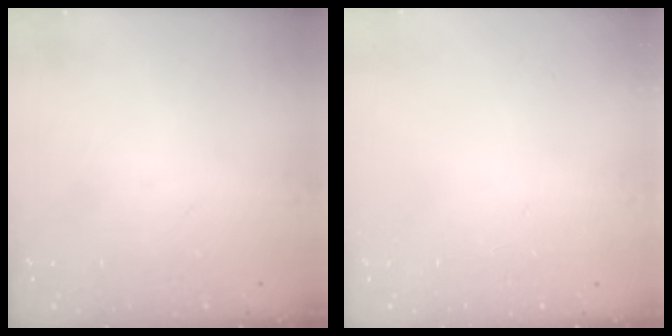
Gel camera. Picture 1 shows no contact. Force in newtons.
{"total": 0.0}